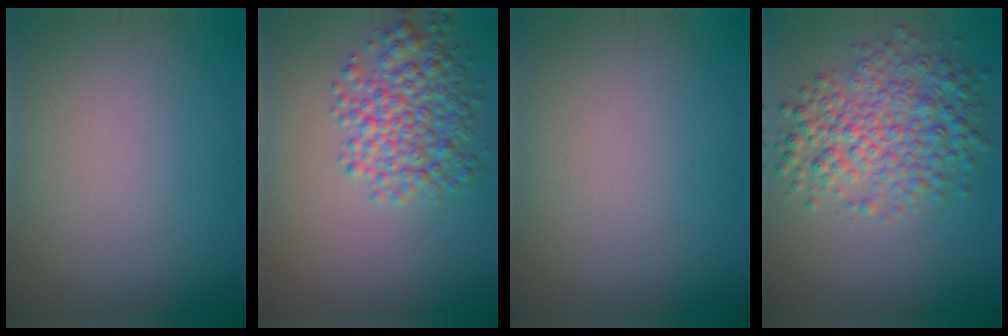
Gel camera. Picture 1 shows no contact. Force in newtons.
{"total": 5.0, "press": 5.0, "slide": 0.1}
{"total": 0.0}
{"total": 5.8, "press": 5.8, "slide": 0.0}